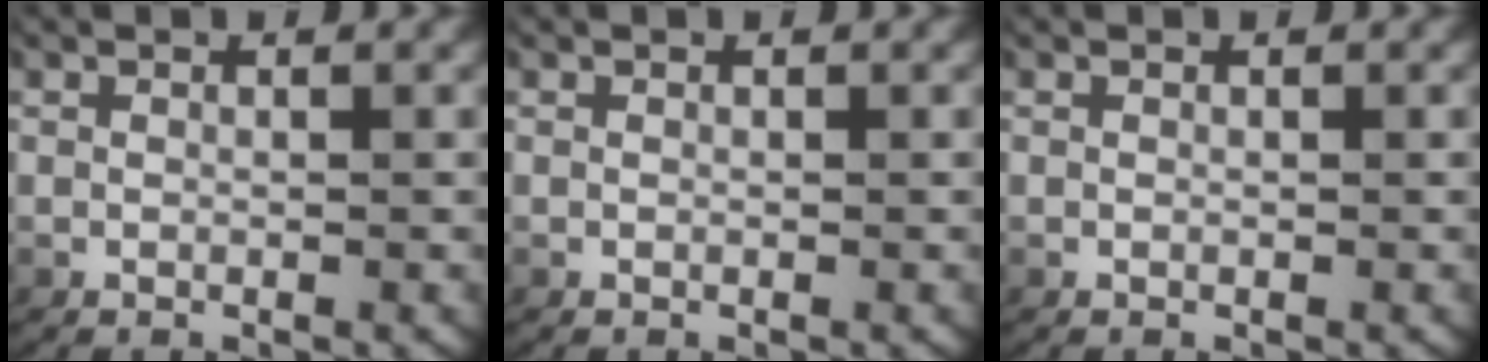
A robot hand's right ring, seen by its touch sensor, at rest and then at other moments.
{"total": 0.0}
{"total": 0.0}